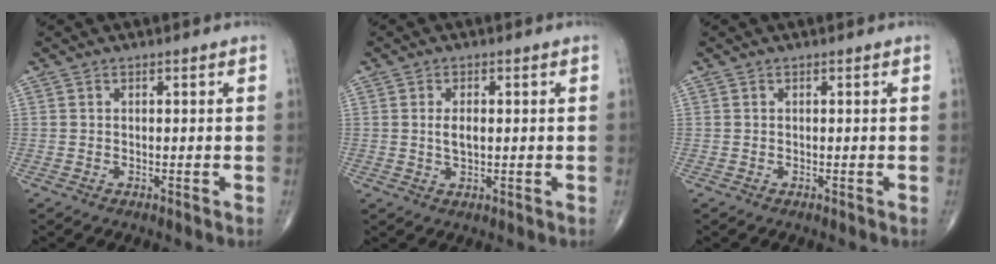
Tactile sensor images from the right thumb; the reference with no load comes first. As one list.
[{"total": 3.2, "force": [0.3, 1.6, 2.7], "torque": [-0.048, -0.002, 0.007]}, {"total": 0.0}]